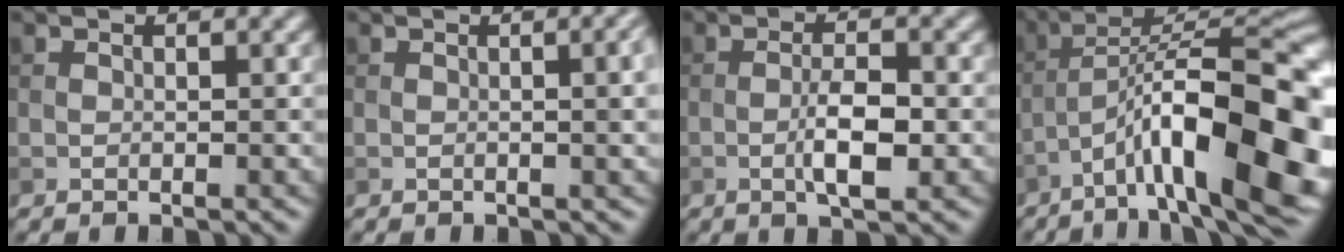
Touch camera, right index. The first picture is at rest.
{"total": 4.6, "force": [0.1, 1.9, 4.2], "torque": [-0.030, 0.011, -0.001]}
{"total": 3.8, "force": [-1.0, 1.0, 3.5], "torque": [-0.066, 0.001, -0.020]}
{"total": 16.7, "force": [-6.6, 5.6, 14.3], "torque": [-0.191, 0.022, -0.103]}